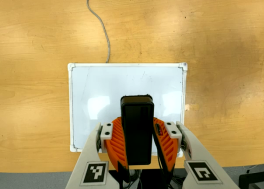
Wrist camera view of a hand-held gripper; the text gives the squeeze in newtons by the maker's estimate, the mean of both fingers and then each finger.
{"total": 5.7, "left": 5.4, "right": 6.1}